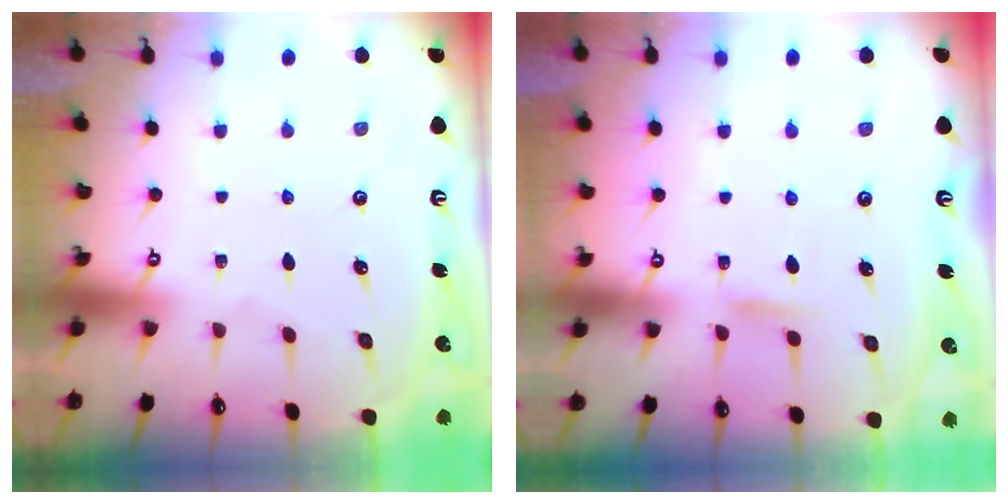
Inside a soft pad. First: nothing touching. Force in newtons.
{"total": 5.5, "press": 5.4, "slide": 0.6}